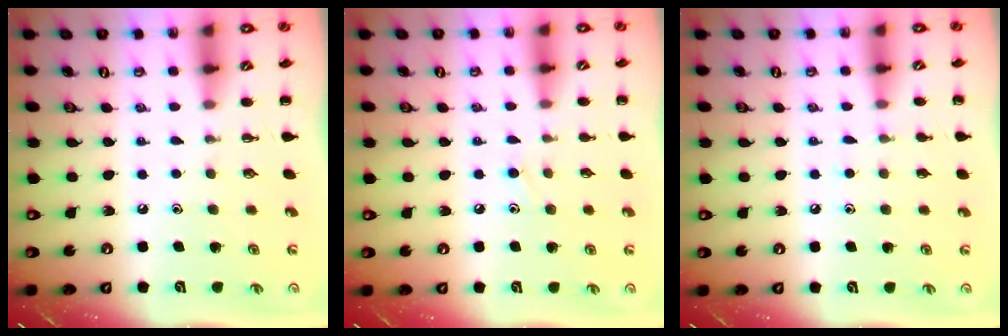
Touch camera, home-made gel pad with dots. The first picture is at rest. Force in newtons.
{"total": 7.1, "press": 6.7, "slide": 2.4}
{"total": 5.5, "press": 5.2, "slide": 1.8}